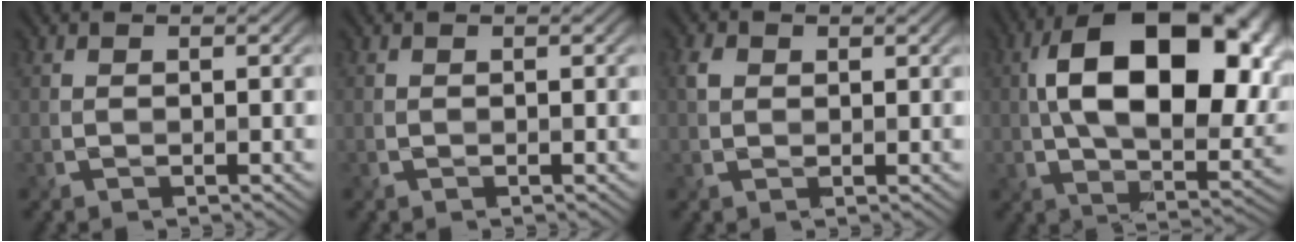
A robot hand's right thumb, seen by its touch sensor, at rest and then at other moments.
{"total": 0.0}
{"total": 1.7, "force": [0.6, 1.4, 0.8], "torque": [-0.023, 0.000, 0.011]}
{"total": 19.4, "force": [4.1, 11.1, 15.4], "torque": [-0.247, 0.009, 0.060]}